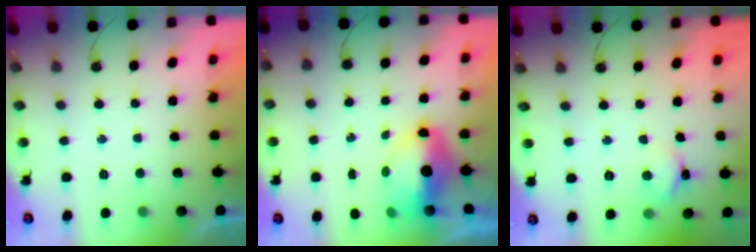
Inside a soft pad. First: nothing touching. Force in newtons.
{"total": 8.0, "press": 7.8, "slide": 1.5}
{"total": 3.6, "press": 3.6, "slide": 0.2}